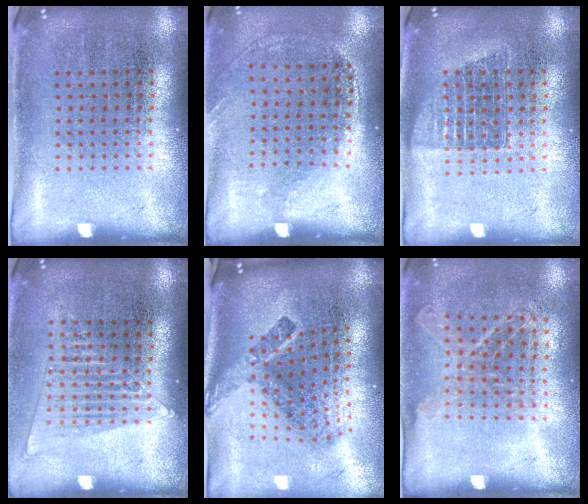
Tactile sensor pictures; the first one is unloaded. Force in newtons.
{"total": 1.2, "press": 0.9, "slide": 0.9}
{"total": 1.2, "press": 1.1, "slide": 0.6}
{"total": 1.5, "press": 1.3, "slide": 0.6}
{"total": 2.6, "press": 1.6, "slide": 2.1}
{"total": 1.1, "press": 1.0, "slide": 0.3}